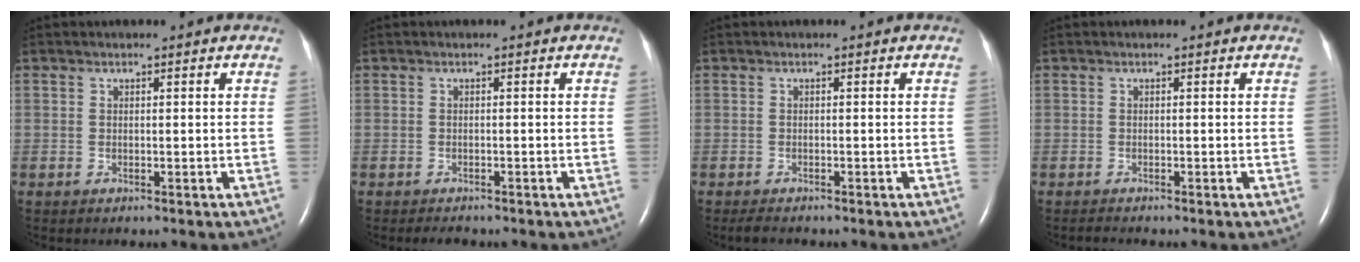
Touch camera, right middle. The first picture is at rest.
{"total": 1.6, "force": [-1.4, 0.6, 0.5], "torque": [-0.011, -0.003, -0.016]}
{"total": 1.6, "force": [-1.4, 0.4, 0.7], "torque": [-0.020, -0.006, -0.020]}
{"total": 0.6, "force": [-0.6, -0.2, 0.0], "torque": [-0.006, -0.005, -0.010]}